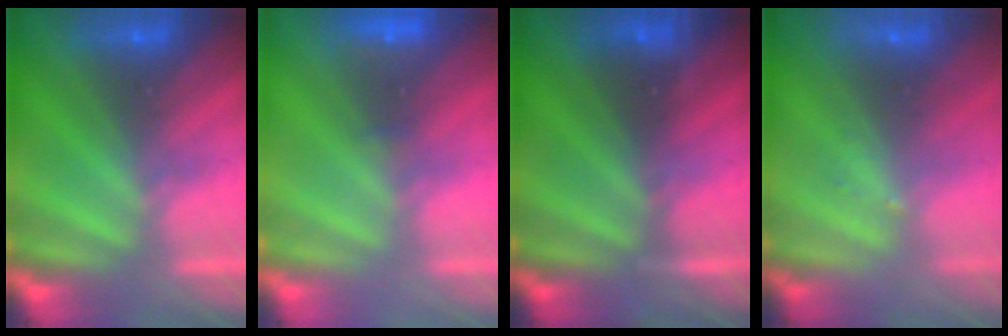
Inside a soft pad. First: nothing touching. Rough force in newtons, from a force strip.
{"total": 1.9}
{"total": 3.5}
{"total": 1.3}